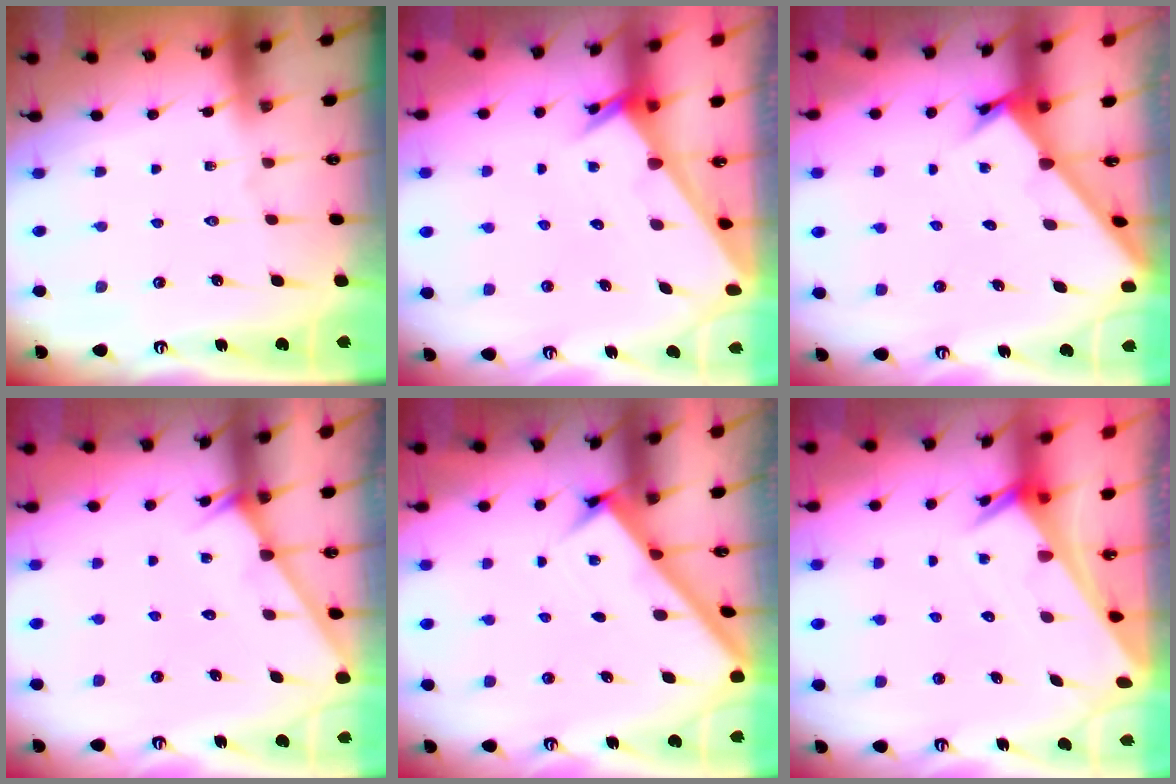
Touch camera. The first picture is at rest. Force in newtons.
{"total": 2.0, "press": 2.0, "slide": 0.1}
{"total": 1.8, "press": 1.8, "slide": 0.2}
{"total": 3.1, "press": 3.1, "slide": 0.4}
{"total": 2.9, "press": 2.8, "slide": 0.4}
{"total": 2.4, "press": 2.4, "slide": 0.2}